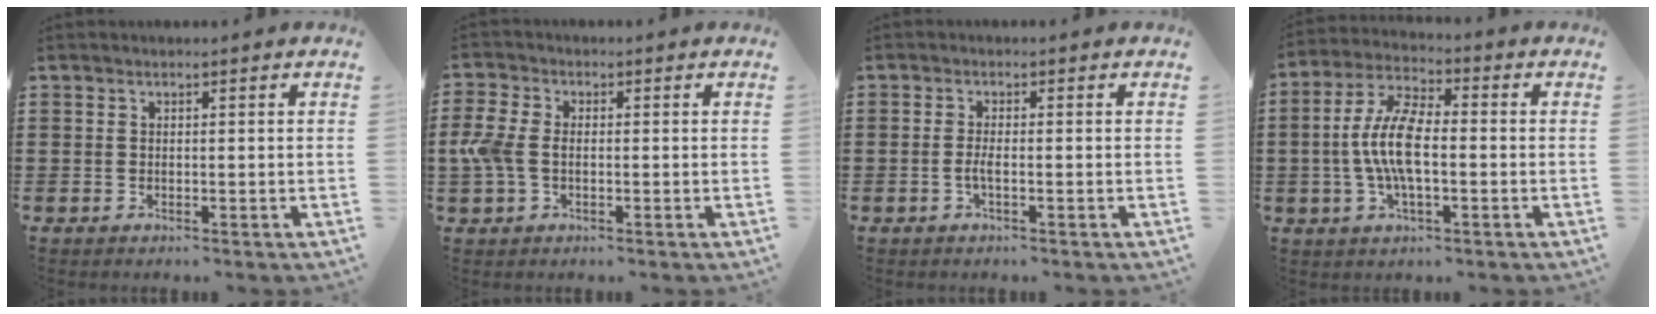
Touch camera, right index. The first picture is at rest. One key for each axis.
{"total": 4.8, "fx": -0.6, "fy": 2.9, "fz": 3.7, "tx": -0.107, "ty": -0.005, "tz": -0.022}
{"total": 1.7, "fx": -0.7, "fy": 0.1, "fz": 1.6, "tx": -0.035, "ty": -0.001, "tz": -0.017}
{"total": 8.9, "fx": -0.9, "fy": 3.2, "fz": 8.3, "tx": -0.188, "ty": -0.009, "tz": -0.023}